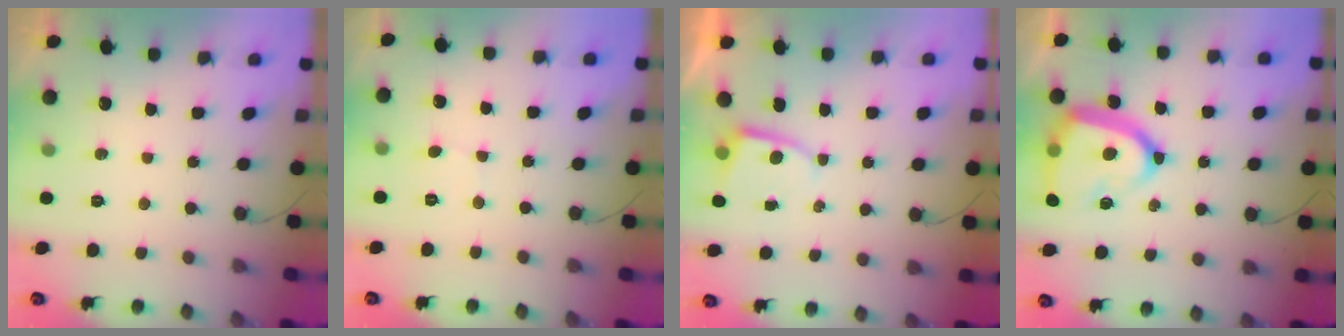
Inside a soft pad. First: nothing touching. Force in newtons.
{"total": 1.6, "press": 1.6, "slide": 0.1}
{"total": 2.7, "press": 2.6, "slide": 0.3}
{"total": 18.2, "press": 18.1, "slide": 1.7}